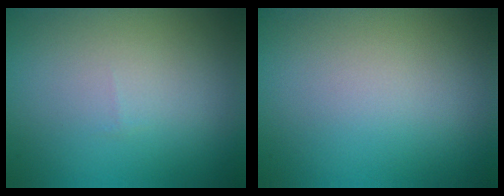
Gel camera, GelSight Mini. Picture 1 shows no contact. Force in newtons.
{"total": 0.0}